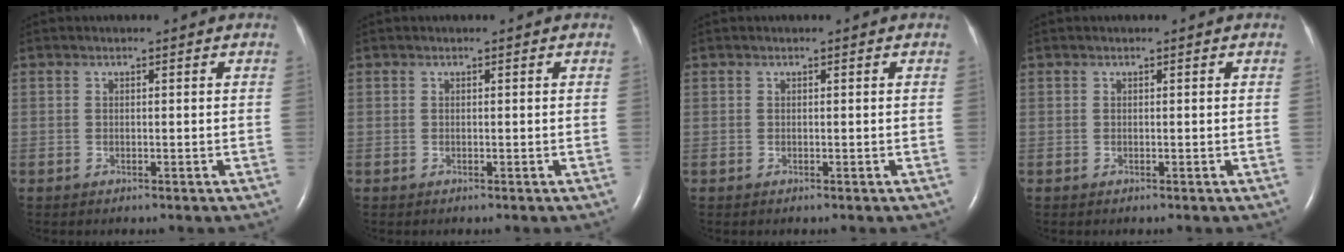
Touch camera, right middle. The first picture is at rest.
{"total": 0.0}
{"total": 0.0}
{"total": 0.0}